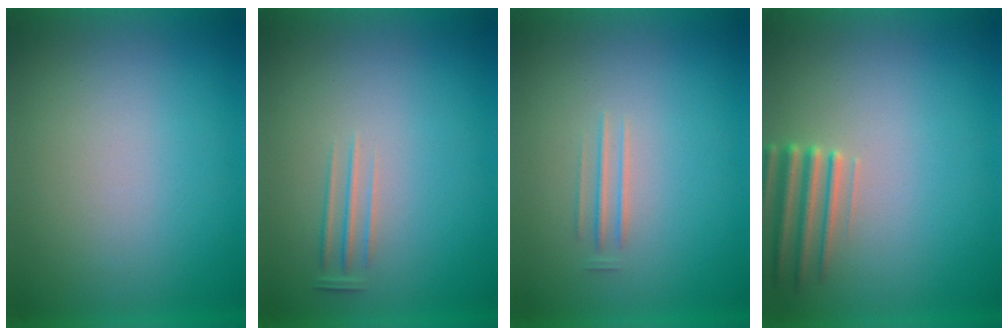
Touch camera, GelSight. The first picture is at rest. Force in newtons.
{"total": 1.2}
{"total": 1.6}
{"total": 2.8}